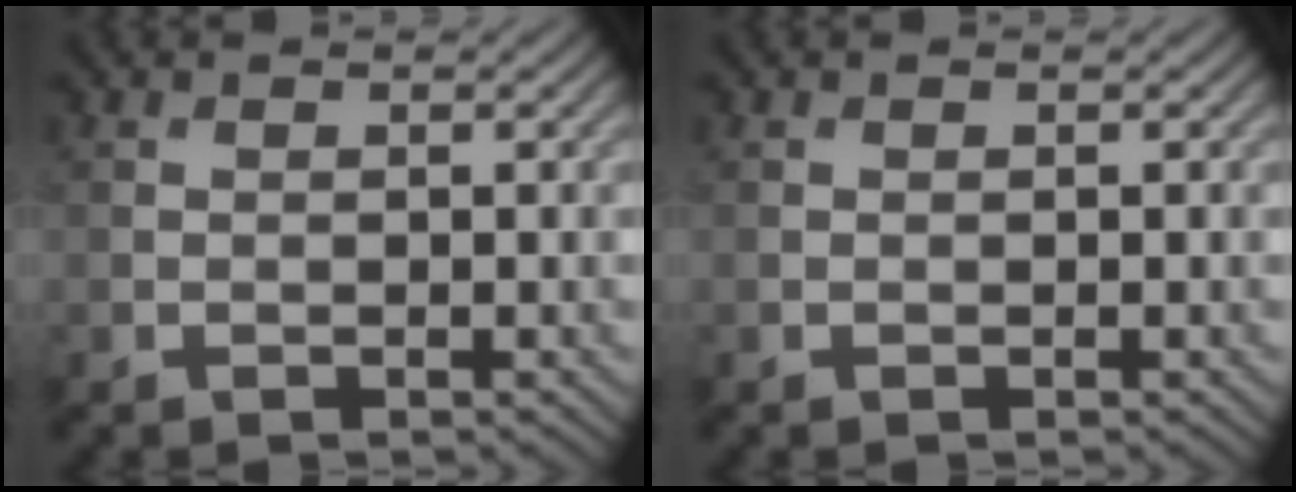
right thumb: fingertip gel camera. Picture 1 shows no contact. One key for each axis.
{"total": 0.0}